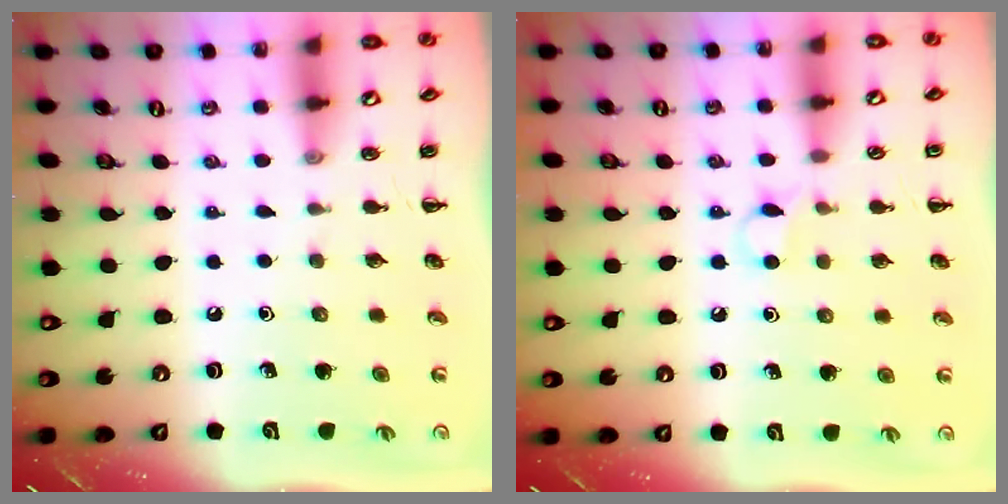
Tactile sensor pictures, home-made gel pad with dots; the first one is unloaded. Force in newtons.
{"total": 3.7, "press": 3.5, "slide": 1.1}